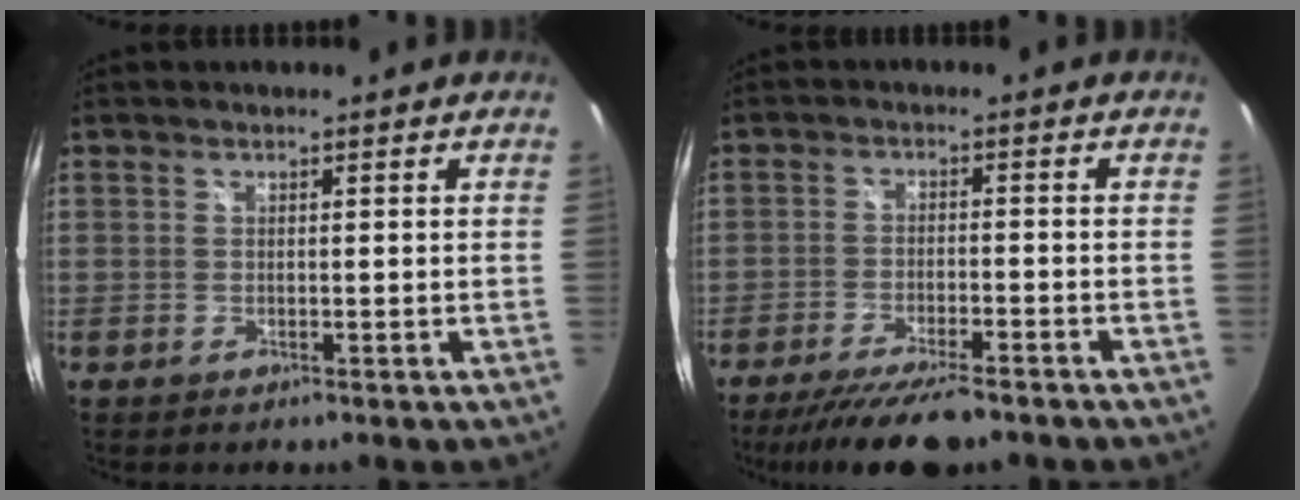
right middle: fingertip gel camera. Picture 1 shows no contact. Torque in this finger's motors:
{"motor_torque": [0.41, -0.40, 0.16, 0.08]}